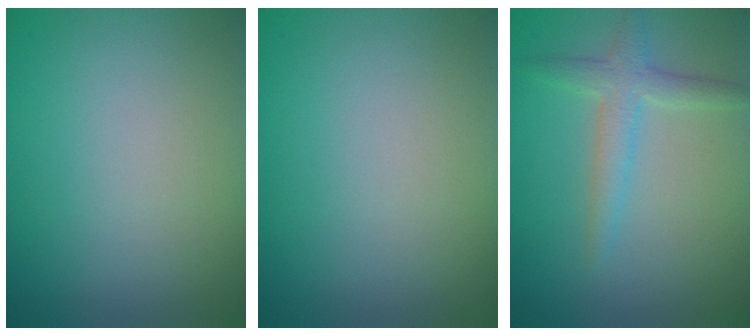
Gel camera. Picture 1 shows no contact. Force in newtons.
{"total": 0.0}
{"total": 2.7, "press": 2.7, "slide": 0.1}